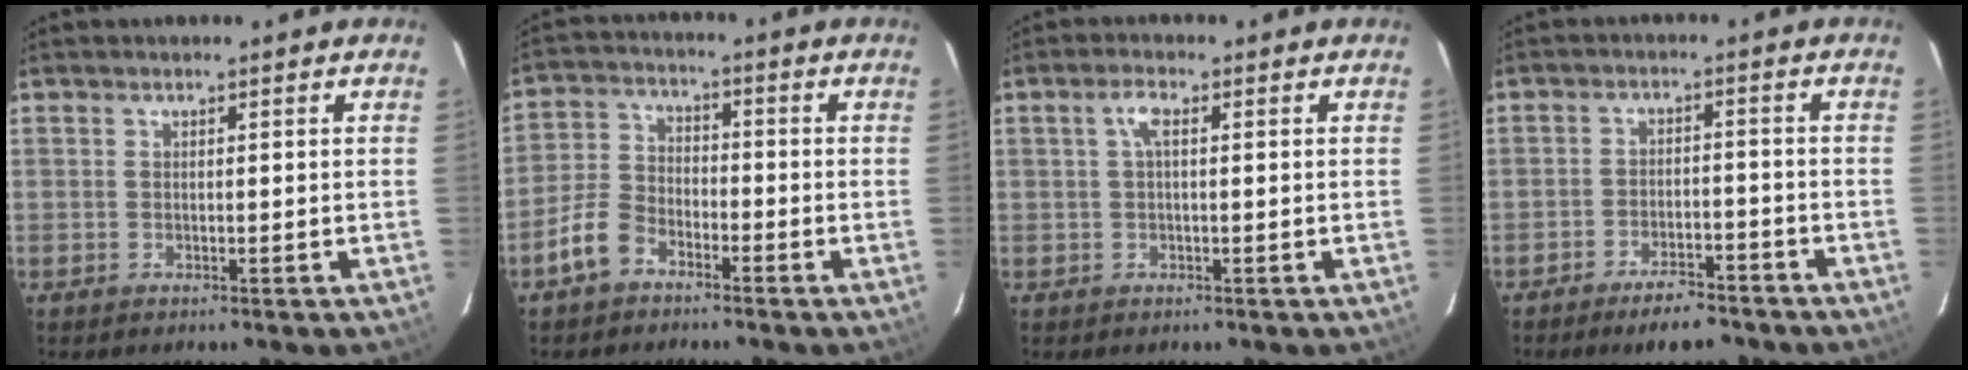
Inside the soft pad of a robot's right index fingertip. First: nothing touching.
{"total": 6.9, "force": [-4.7, 4.0, 3.0], "torque": [-0.073, 0.016, -0.094]}
{"total": 2.4, "force": [0.4, 0.8, 2.3], "torque": [-0.048, 0.009, 0.007]}
{"total": 7.8, "force": [-6.4, 2.7, 3.5], "torque": [-0.076, 0.007, -0.091]}